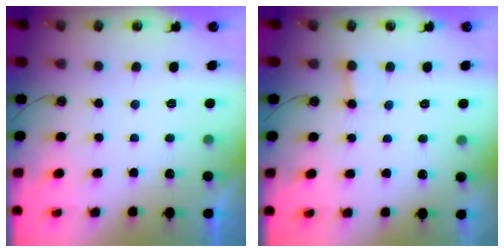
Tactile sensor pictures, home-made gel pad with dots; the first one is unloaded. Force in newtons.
{"total": 2.5, "press": 2.5, "slide": 0.1}